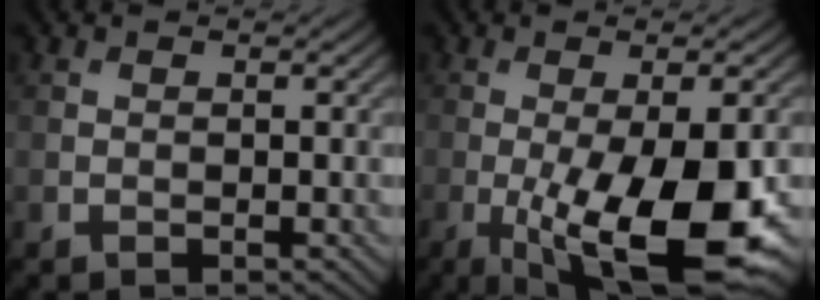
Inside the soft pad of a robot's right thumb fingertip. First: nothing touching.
{"total": 13.6, "force": [-3.7, 4.3, 12.4], "torque": [-0.203, -0.028, -0.049]}